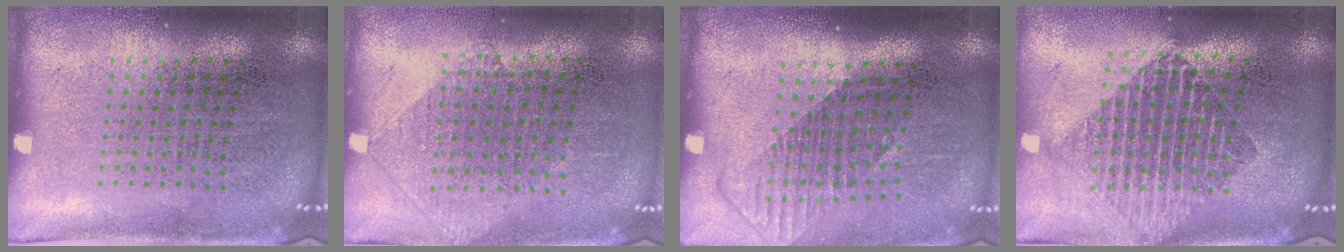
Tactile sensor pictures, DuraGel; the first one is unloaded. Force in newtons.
{"total": 1.0, "press": 0.9, "slide": 0.4}
{"total": 1.4, "press": 1.1, "slide": 0.9}
{"total": 1.9, "press": 1.5, "slide": 1.1}